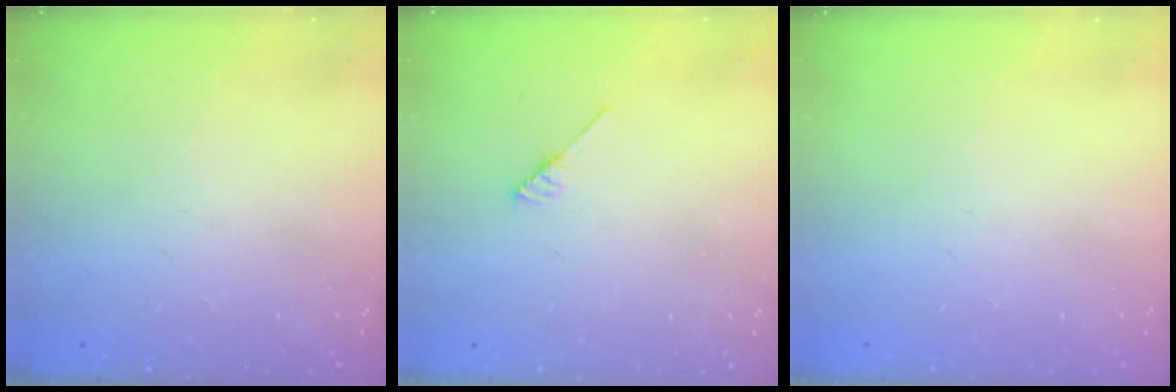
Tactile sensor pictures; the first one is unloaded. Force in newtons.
{"total": 3.7, "press": 3.7, "slide": 0.3}
{"total": 0.0}